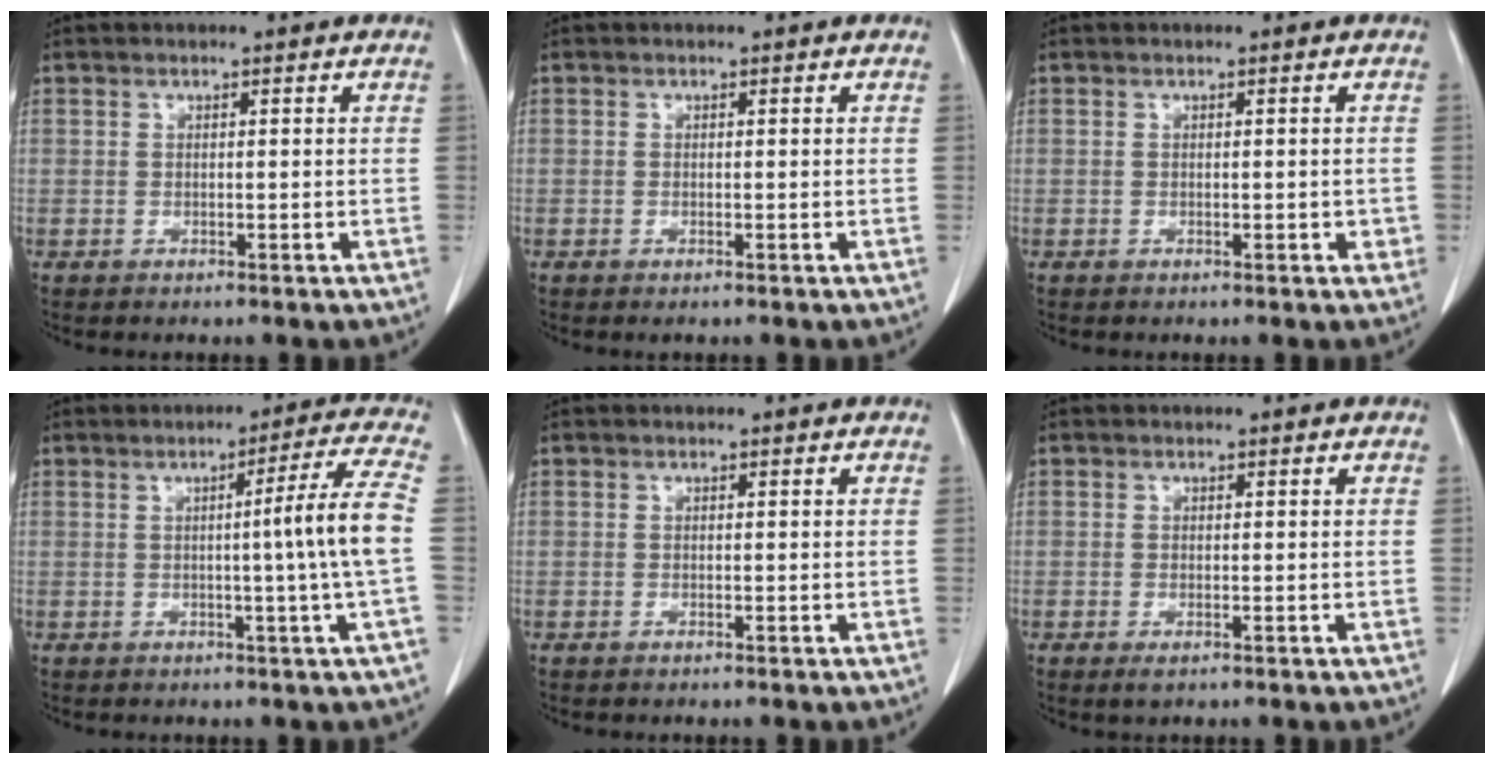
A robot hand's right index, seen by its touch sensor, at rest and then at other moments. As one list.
[{"total": 0.0}, {"total": 1.6, "force": [-0.2, 0.7, 1.4], "torque": [-0.015, 0.002, 0.000]}, {"total": 8.2, "force": [-0.5, -2.3, 7.9], "torque": [-0.109, -0.002, -0.004]}, {"total": 0.0}, {"total": 1.0, "force": [-0.5, 0.3, 0.9], "torque": [-0.019, -0.007, -0.004]}]